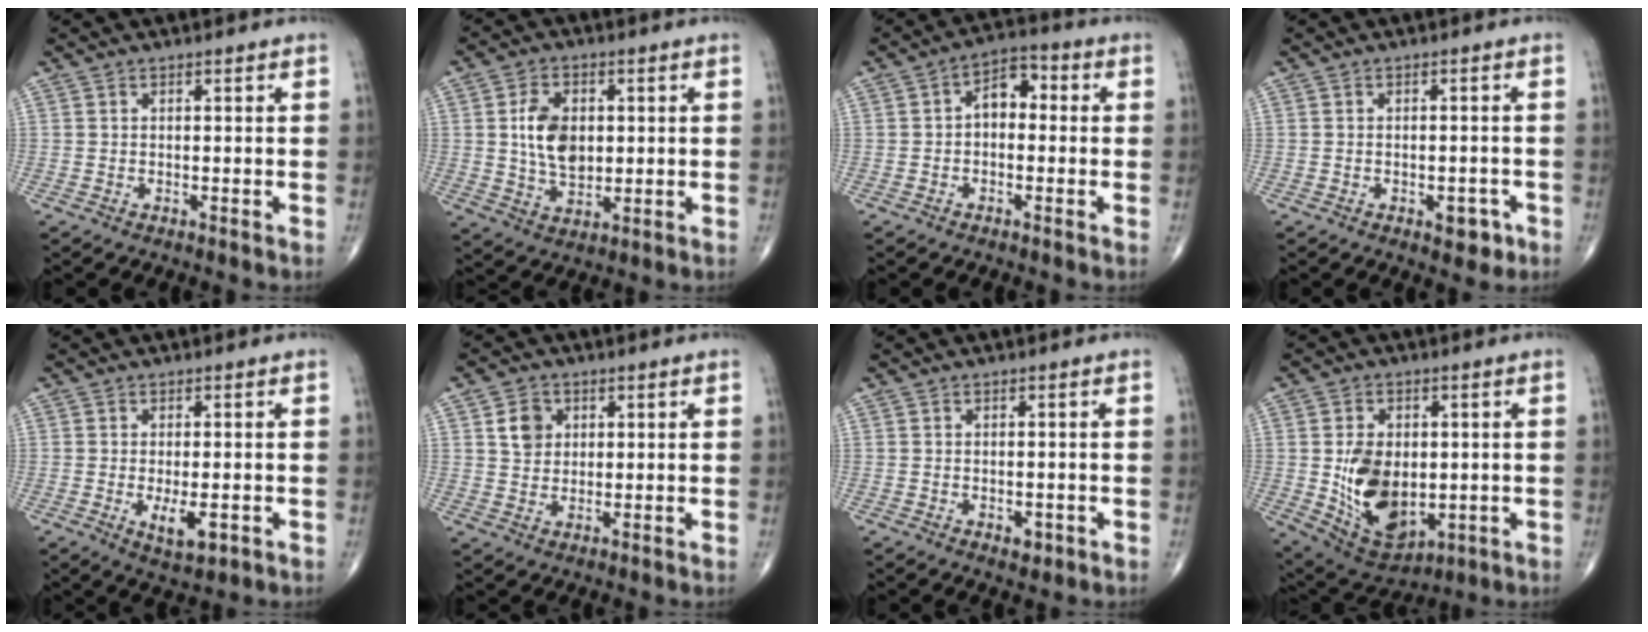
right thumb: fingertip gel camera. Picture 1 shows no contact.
{"total": 9.3, "force": [1.2, 6.1, 6.9], "torque": [-0.107, -0.008, 0.026]}
{"total": 6.2, "force": [0.1, 4.0, 4.8], "torque": [-0.052, 0.023, -0.012]}
{"total": 3.8, "force": [-1.7, 2.1, 2.7], "torque": [-0.020, 0.009, -0.017]}
{"total": 5.2, "force": [-1.4, 2.1, 4.5], "torque": [-0.071, -0.010, -0.016]}
{"total": 5.0, "force": [1.6, 4.1, 2.3], "torque": [-0.020, -0.007, 0.027]}
{"total": 2.2, "force": [-0.8, 1.3, 1.6], "torque": [-0.016, 0.000, -0.007]}
{"total": 14.5, "force": [-0.7, 9.4, 11.0], "torque": [-0.161, -0.011, 0.016]}